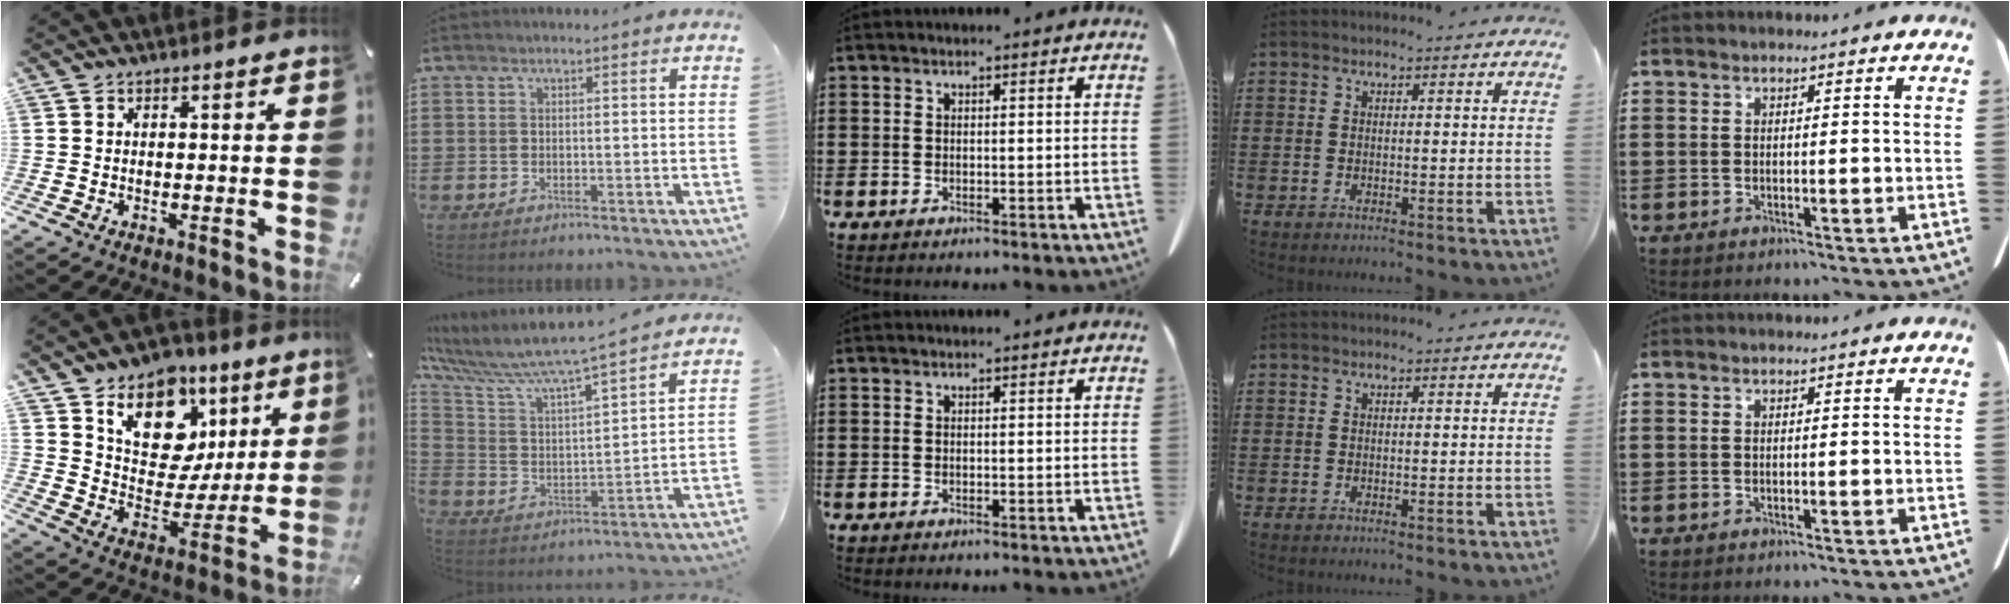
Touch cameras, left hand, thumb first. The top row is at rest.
{"thumb": {"total": 14.8, "force": [9.0, 10.0, 6.2], "torque": [-0.095, -0.074, 0.158]}, "index": {"total": 7.9, "force": [7.1, 0.3, 3.4], "torque": [-0.100, -0.053, 0.114]}}